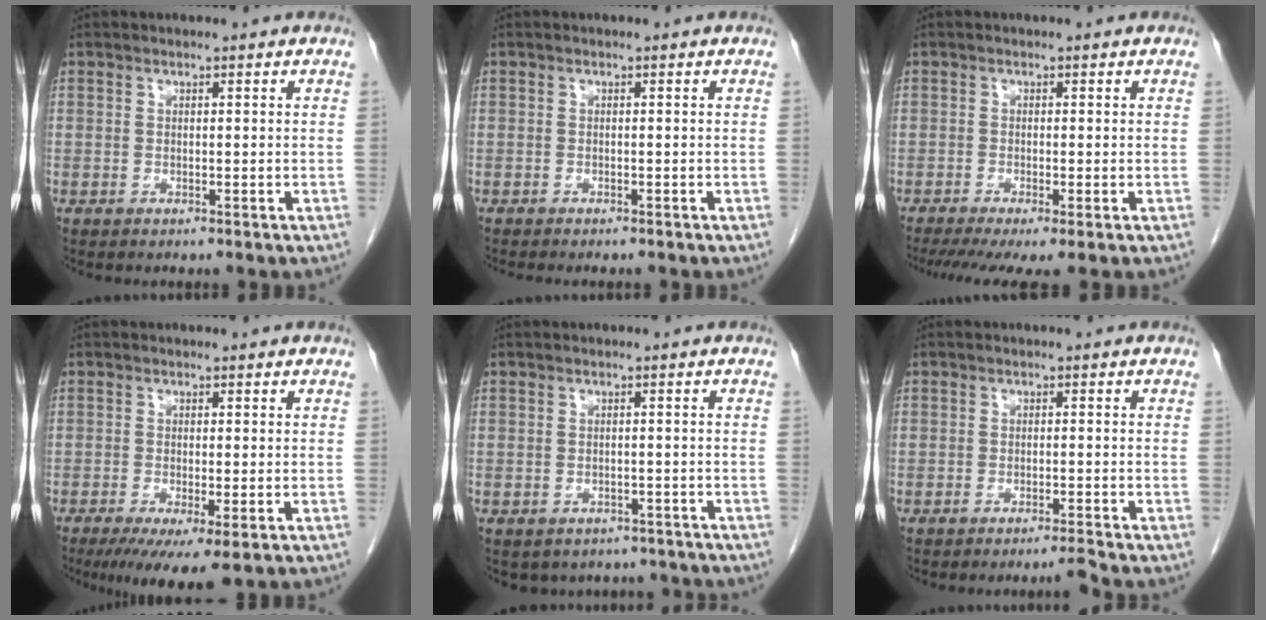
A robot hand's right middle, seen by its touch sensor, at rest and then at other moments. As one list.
[{"total": 3.2, "force": [-2.8, 0.6, 1.4], "torque": [-0.017, -0.006, -0.032]}, {"total": 6.8, "force": [-4.7, 0.8, 4.9], "torque": [-0.074, -0.017, -0.081]}, {"total": 6.8, "force": [-3.7, 1.0, 5.6], "torque": [-0.083, -0.019, -0.059]}, {"total": 6.8, "force": [-5.8, 3.5, 0.8], "torque": [0.000, 0.013, -0.063]}, {"total": 1.9, "force": [-1.6, -0.7, 0.5], "torque": [-0.009, -0.004, -0.027]}]